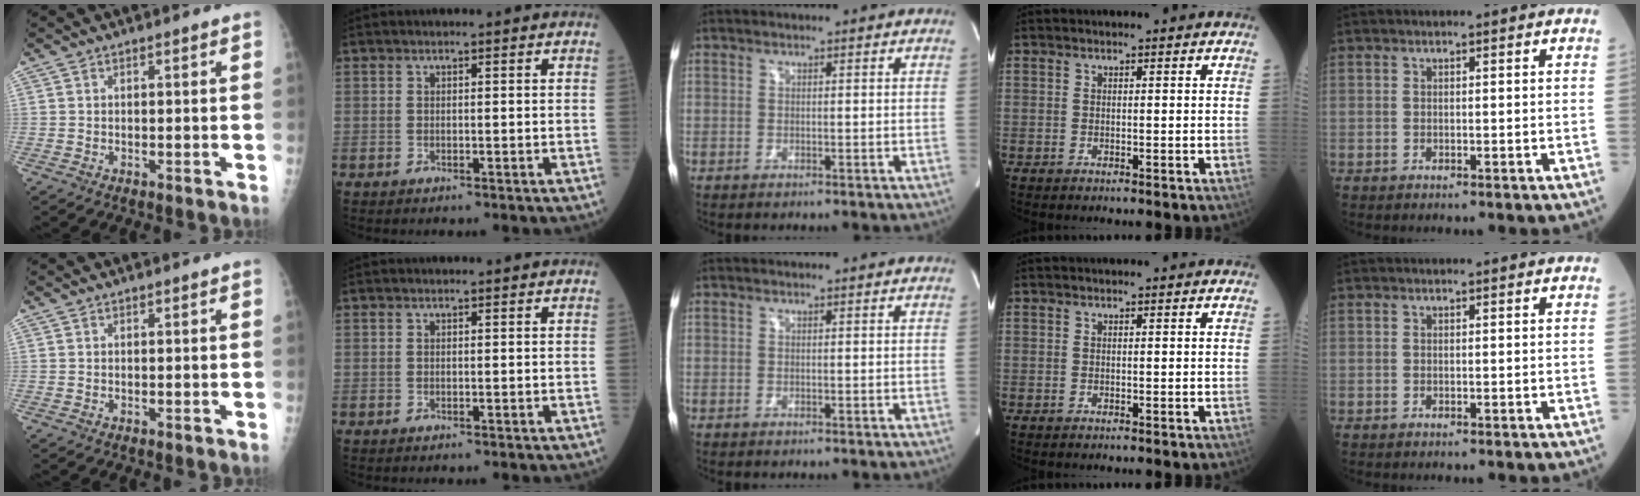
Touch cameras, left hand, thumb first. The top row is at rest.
{}